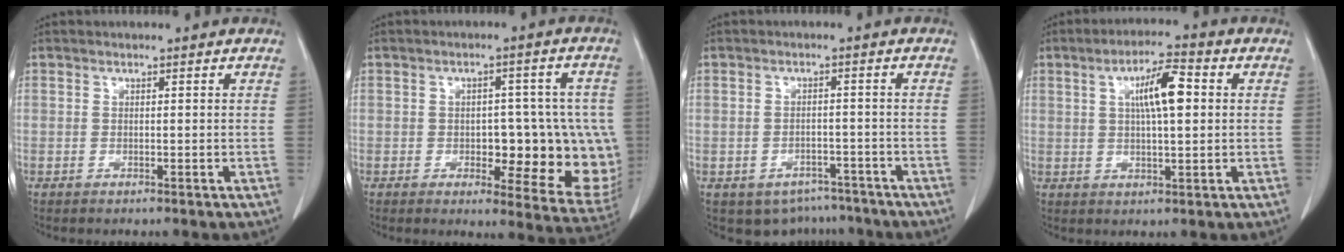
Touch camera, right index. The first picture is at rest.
{"total": 14.1, "force": [-1.8, 6.3, 12.5], "torque": [-0.120, 0.012, -0.007]}
{"total": 6.8, "force": [-5.3, 4.1, 1.2], "torque": [0.000, 0.007, -0.068]}
{"total": 7.7, "force": [1.7, 1.5, 7.3], "torque": [-0.126, 0.013, 0.029]}